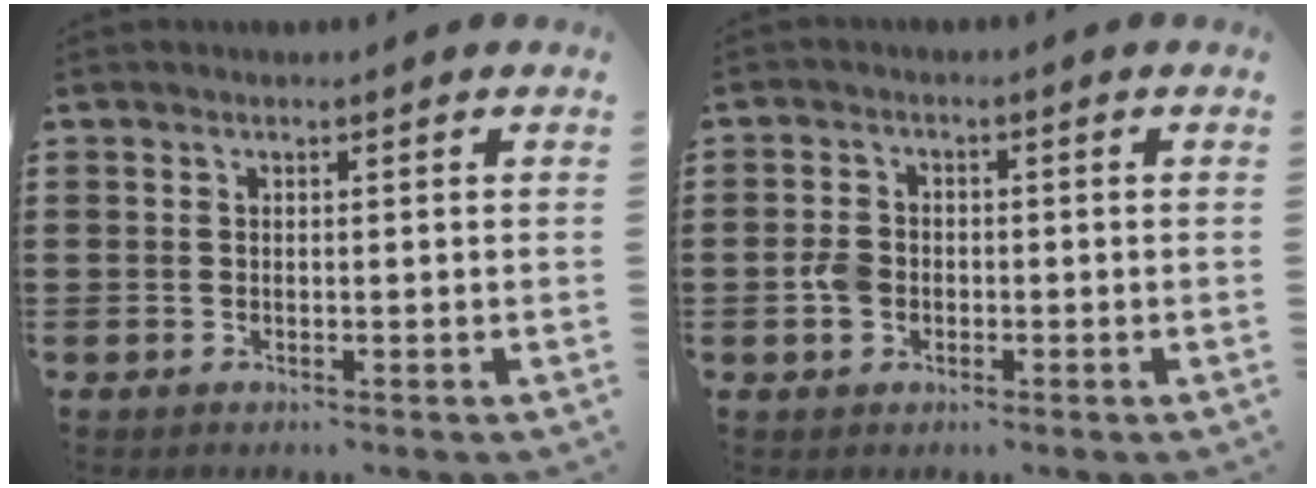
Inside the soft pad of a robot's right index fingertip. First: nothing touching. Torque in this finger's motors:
{"motor_torque": [0.47, 0.41, 0.31, 0.08]}